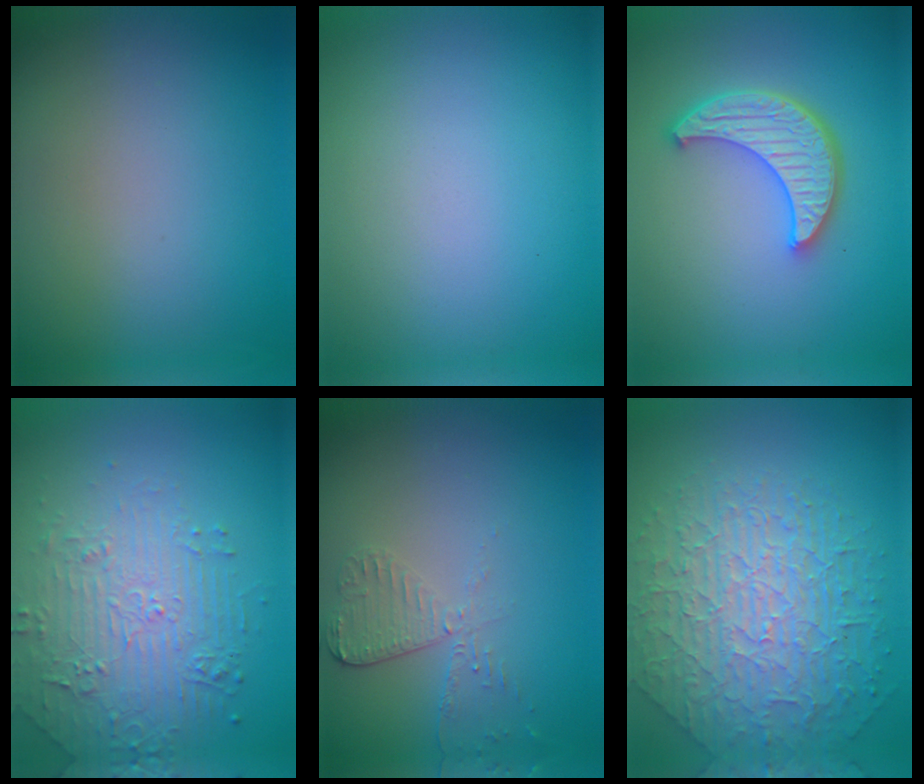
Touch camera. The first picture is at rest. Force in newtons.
{"total": 0.0}
{"total": 5.1, "press": 4.3, "slide": 2.8}
{"total": 5.0, "press": 3.7, "slide": 3.4}
{"total": 2.7, "press": 2.4, "slide": 1.2}
{"total": 6.4, "press": 5.4, "slide": 3.4}